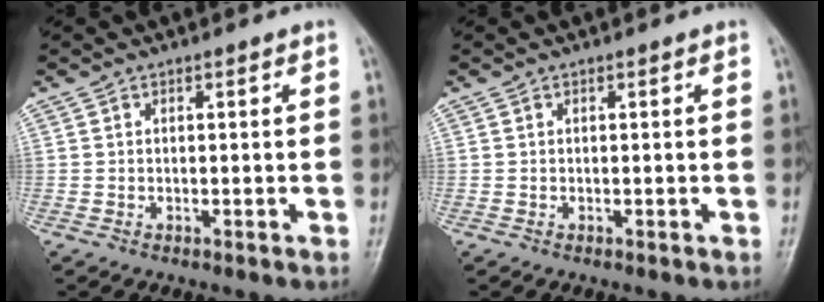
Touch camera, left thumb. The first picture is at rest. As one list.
[{"total": 0.0}]